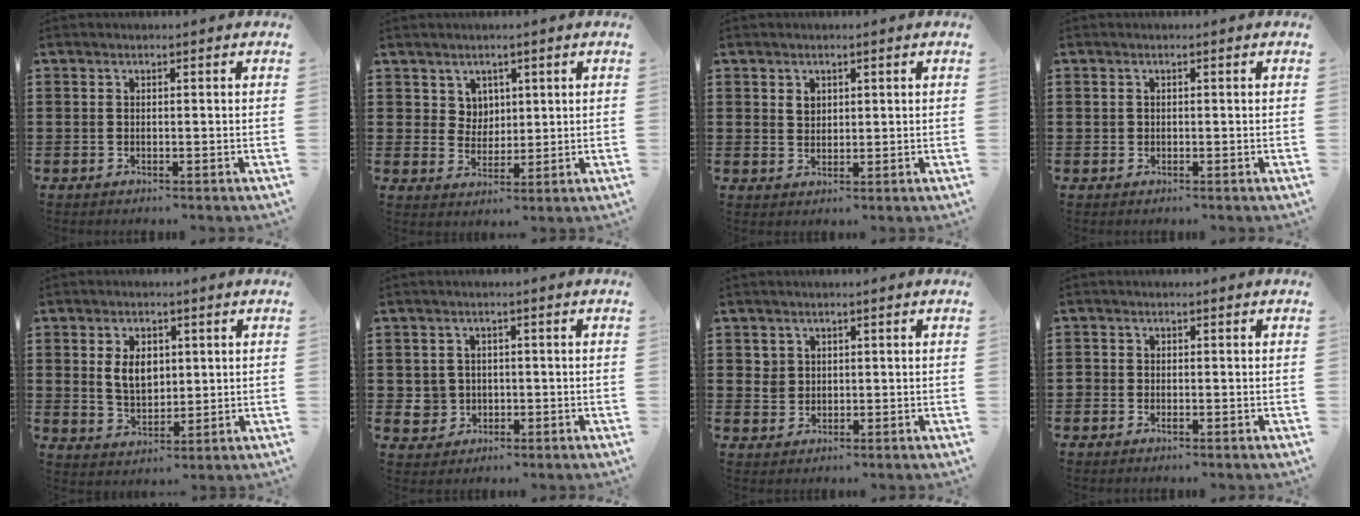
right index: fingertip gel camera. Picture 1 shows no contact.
{"total": 3.9, "force": [2.1, 3.2, 0.5], "torque": [-0.027, 0.012, 0.040]}
{"total": 1.8, "force": [1.0, 1.4, 0.5], "torque": [-0.014, 0.005, 0.019]}
{"total": 0.6, "force": [0.2, 0.5, 0.0], "torque": [0.000, 0.005, 0.003]}
{"total": 5.4, "force": [1.2, 3.6, 3.8], "torque": [-0.070, 0.007, 0.015]}
{"total": 3.1, "force": [-0.3, 3.1, 0.3], "torque": [-0.021, 0.008, -0.008]}
{"total": 2.3, "force": [1.1, 2.0, 0.2], "torque": [-0.011, 0.011, 0.020]}
{"total": 1.0, "force": [-0.4, 0.8, 0.4], "torque": [-0.008, 0.000, -0.009]}